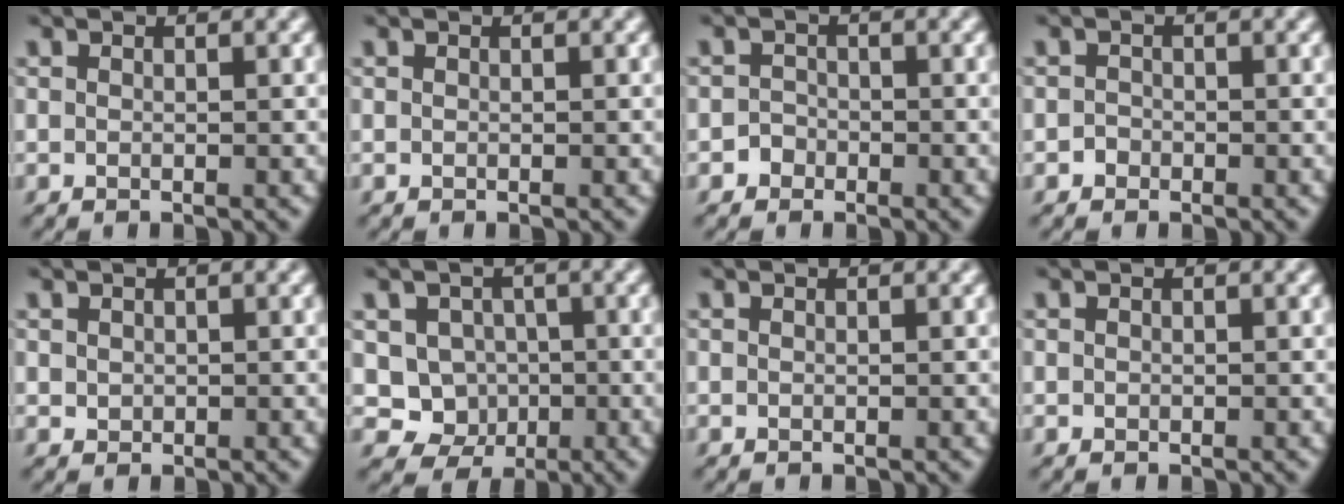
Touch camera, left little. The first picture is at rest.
{"total": 0.0}
{"total": 1.1, "force": [-0.7, 0.9, 0.0], "torque": [0.013, 0.002, -0.017]}
{"total": 0.8, "force": [-0.5, 0.6, 0.0], "torque": [0.005, -0.001, -0.014]}
{"total": 0.5, "force": [0.2, 0.5, 0.0], "torque": [-0.001, -0.002, 0.008]}
{"total": 4.5, "force": [-0.4, 4.3, 1.5], "torque": [-0.008, 0.004, -0.025]}
{"total": 0.0}
{"total": 0.0}